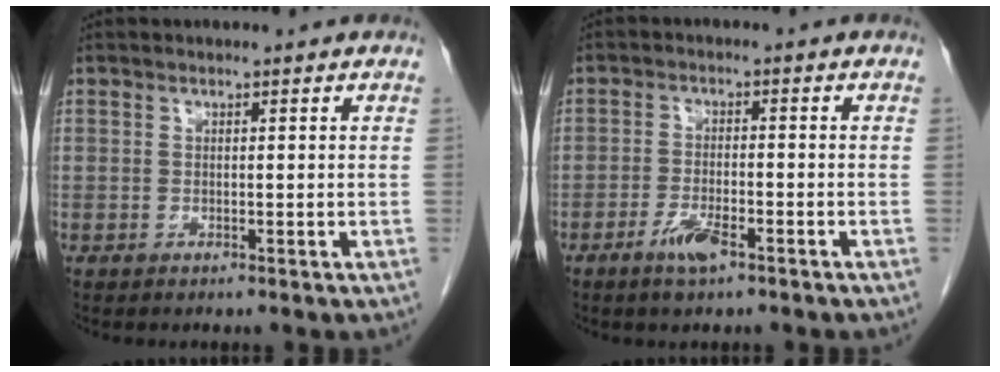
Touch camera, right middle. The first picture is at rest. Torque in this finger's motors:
{"motor_torque": [-0.11, -0.21, -0.02, 0.02]}